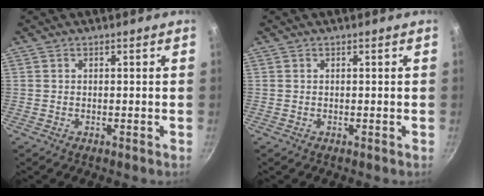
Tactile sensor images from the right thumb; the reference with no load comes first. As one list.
[{"total": 0.0}]